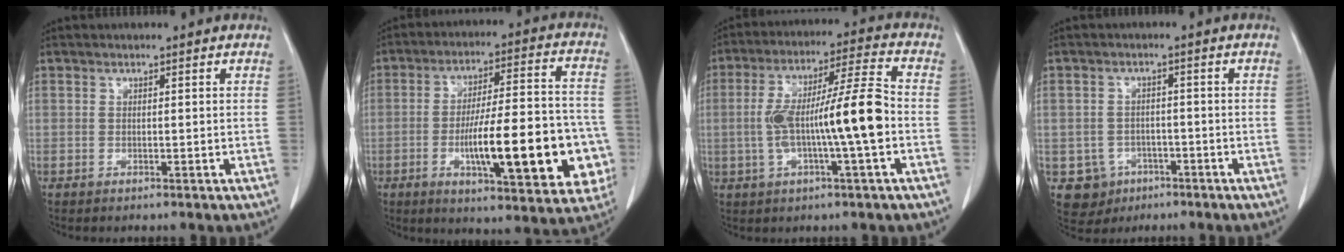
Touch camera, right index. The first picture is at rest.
{"total": 20.4, "force": [-5.3, 4.6, 19.2], "torque": [-0.244, 0.021, -0.066]}
{"total": 13.2, "force": [-1.8, 0.5, 13.1], "torque": [-0.239, 0.017, -0.034]}
{"total": 5.1, "force": [-2.3, 4.5, 0.7], "torque": [-0.010, 0.009, -0.028]}